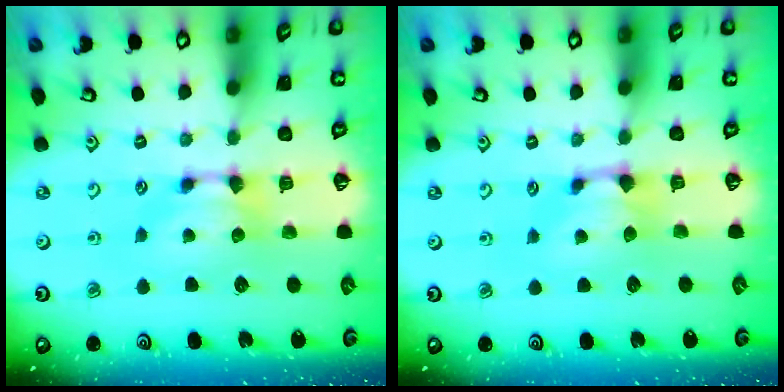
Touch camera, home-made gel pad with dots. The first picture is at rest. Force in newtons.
{"total": 0.9, "press": 0.2, "slide": 0.8}